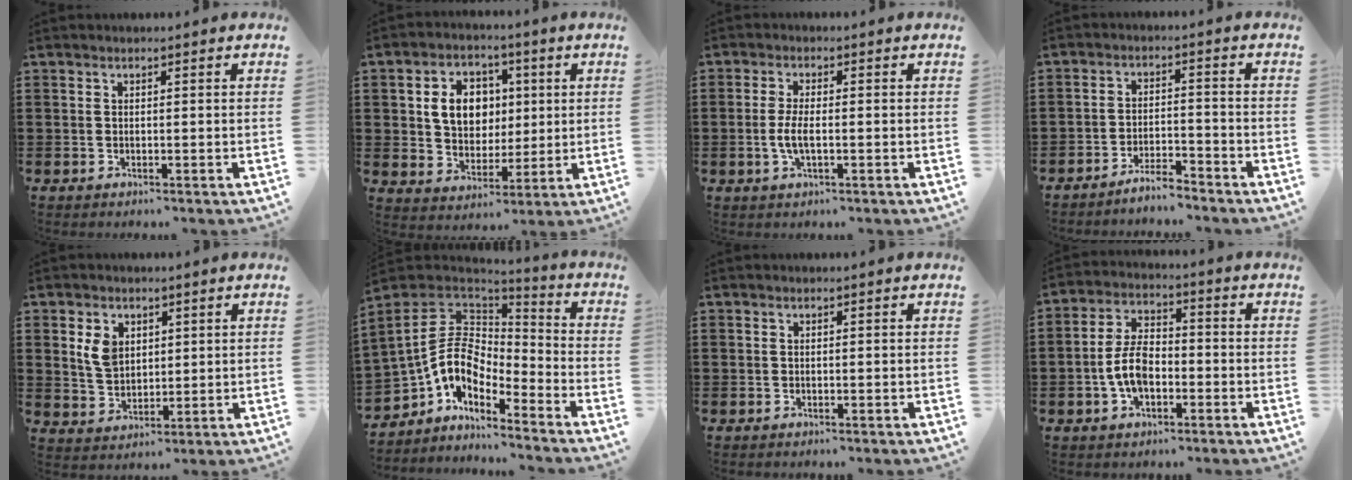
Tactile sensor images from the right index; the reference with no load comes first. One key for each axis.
{"total": 8.1, "fx": 1.4, "fy": 6.6, "fz": 4.4, "tx": -0.087, "ty": 0.014, "tz": 0.020}
{"total": 3.6, "fx": -0.7, "fy": 1.1, "fz": 3.3, "tx": -0.081, "ty": -0.007, "tz": -0.019}
{"total": 4.0, "fx": -3.9, "fy": 0.2, "fz": 0.8, "tx": -0.017, "ty": 0.006, "tz": -0.079}
{"total": 5.1, "fx": 1.9, "fy": 3.8, "fz": 2.8, "tx": -0.068, "ty": 0.012, "tz": 0.035}
{"total": 9.2, "fx": -2.2, "fy": 6.8, "fz": 5.8, "tx": -0.153, "ty": -0.003, "tz": -0.047}
{"total": 0.0}
{"total": 7.1, "fx": -1.9, "fy": 4.0, "fz": 5.5, "tx": -0.131, "ty": 0.003, "tz": -0.043}